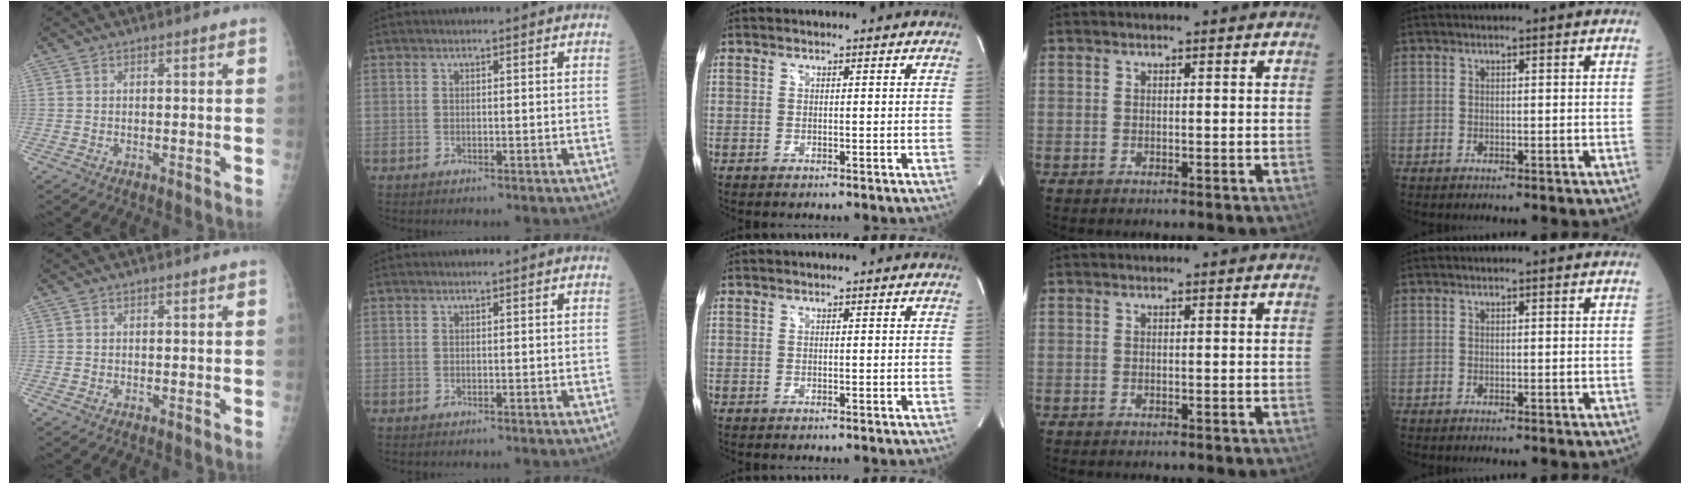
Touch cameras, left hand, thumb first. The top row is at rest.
{}